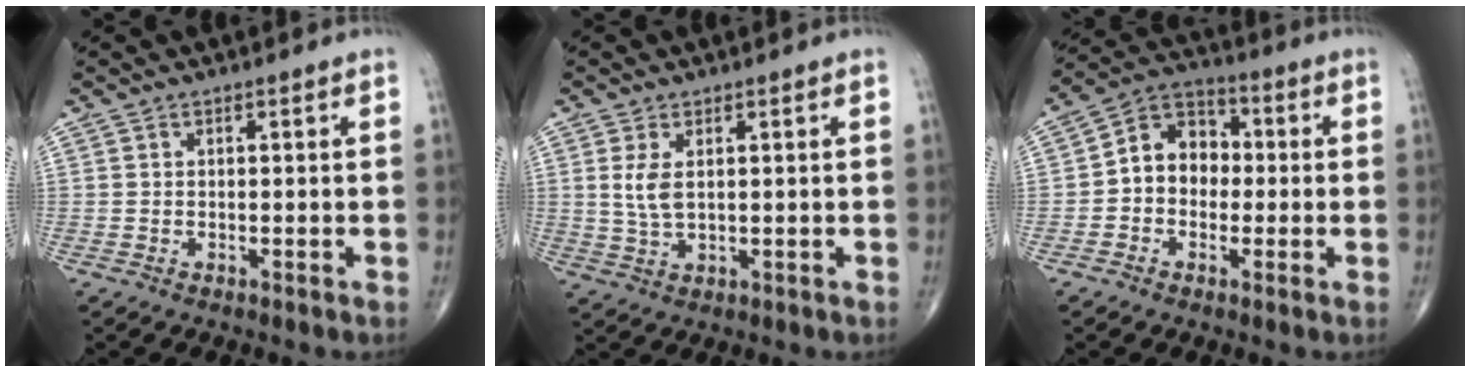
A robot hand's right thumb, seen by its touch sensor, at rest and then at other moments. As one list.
[{"total": 4.2, "force": [1.1, 2.1, 3.5], "torque": [-0.075, -0.006, 0.031]}, {"total": 9.7, "force": [-0.4, 7.7, 5.8], "torque": [-0.061, 0.036, -0.021]}]